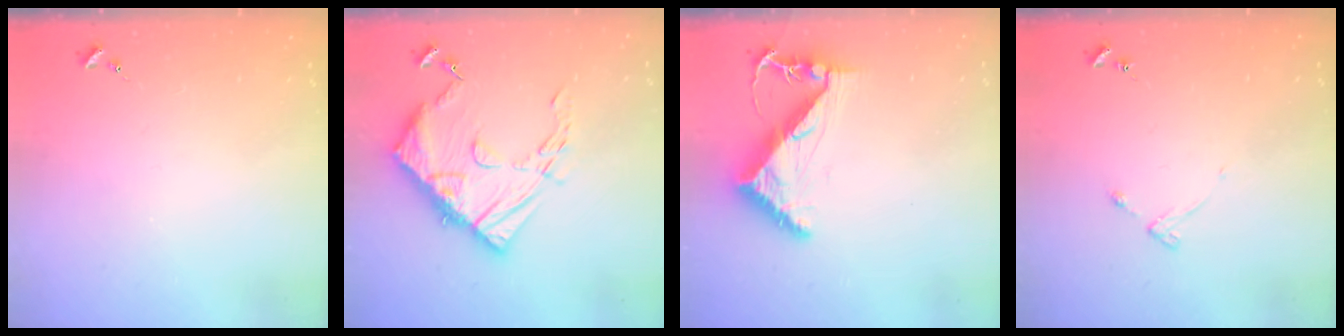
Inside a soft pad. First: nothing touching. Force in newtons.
{"total": 15.2, "press": 15.1, "slide": 1.4}
{"total": 6.8, "press": 6.8, "slide": 0.9}
{"total": 4.7, "press": 4.6, "slide": 0.6}